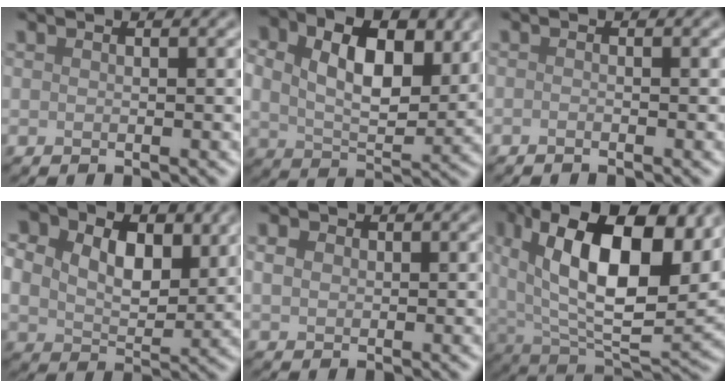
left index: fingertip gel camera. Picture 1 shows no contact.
{"total": 9.5, "force": [3.1, 6.0, 6.6], "torque": [-0.114, 0.006, 0.049]}
{"total": 0.7, "force": [-0.4, 0.2, 0.5], "torque": [-0.006, -0.004, -0.012]}
{"total": 10.9, "force": [3.7, 7.9, 6.6], "torque": [-0.113, 0.019, 0.063]}
{"total": 1.5, "force": [0.4, 1.2, 0.7], "torque": [-0.016, 0.003, 0.006]}
{"total": 15.0, "force": [5.3, 7.1, 12.1], "torque": [-0.195, 0.007, 0.087]}